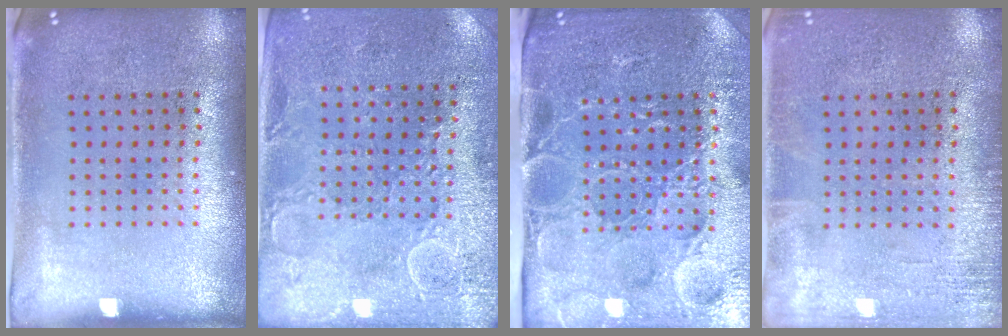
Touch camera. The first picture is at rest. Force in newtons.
{"total": 2.7, "press": 2.6, "slide": 0.7}
{"total": 4.8, "press": 4.1, "slide": 2.4}
{"total": 1.7, "press": 1.7, "slide": 0.3}